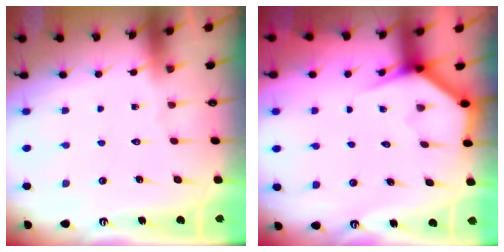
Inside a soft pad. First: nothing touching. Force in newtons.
{"total": 3.6, "press": 3.6, "slide": 0.3}